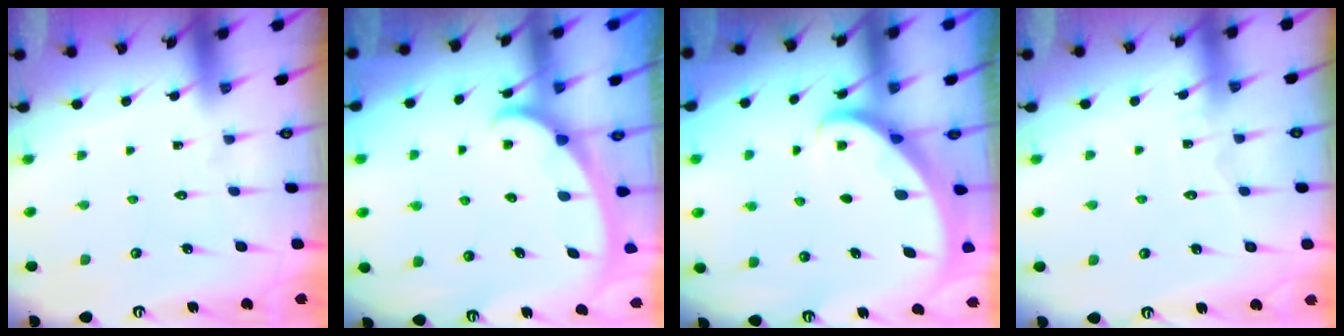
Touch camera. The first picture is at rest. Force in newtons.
{"total": 2.5, "press": 2.5, "slide": 0.3}
{"total": 2.6, "press": 2.6, "slide": 0.3}
{"total": 4.5, "press": 4.5, "slide": 0.4}